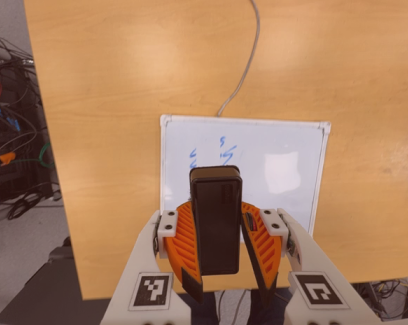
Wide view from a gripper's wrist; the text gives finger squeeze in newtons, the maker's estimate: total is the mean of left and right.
{"total": 7.5, "left": 8.1, "right": 6.9}